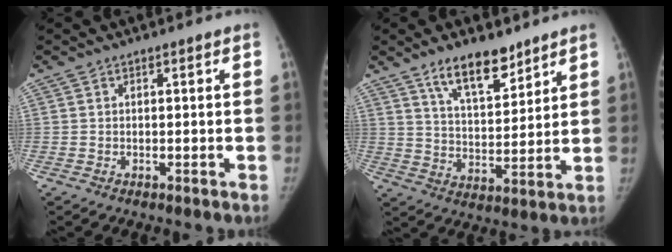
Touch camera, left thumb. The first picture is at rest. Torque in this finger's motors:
{"motor_torque": [0.89, -0.31, 1.28, -1.09, 0.27]}